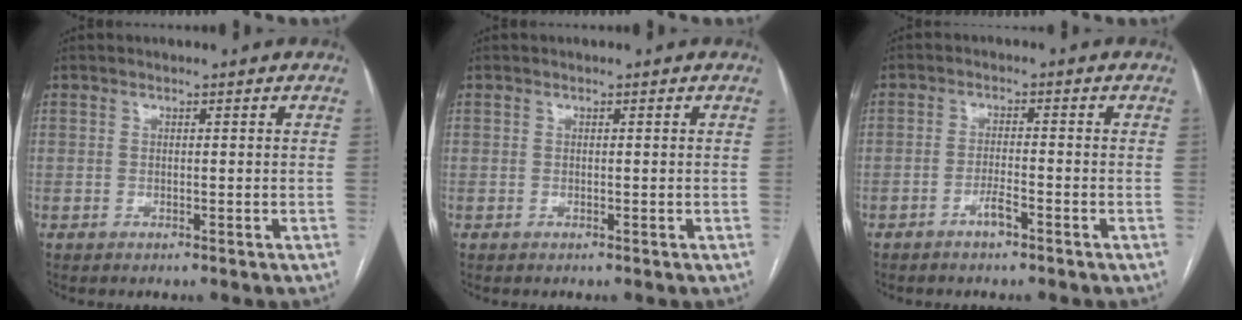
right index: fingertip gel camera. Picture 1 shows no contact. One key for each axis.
{"total": 0.0}
{"total": 2.5, "fx": -1.7, "fy": 0.2, "fz": 1.9, "tx": -0.035, "ty": 0.001, "tz": -0.032}